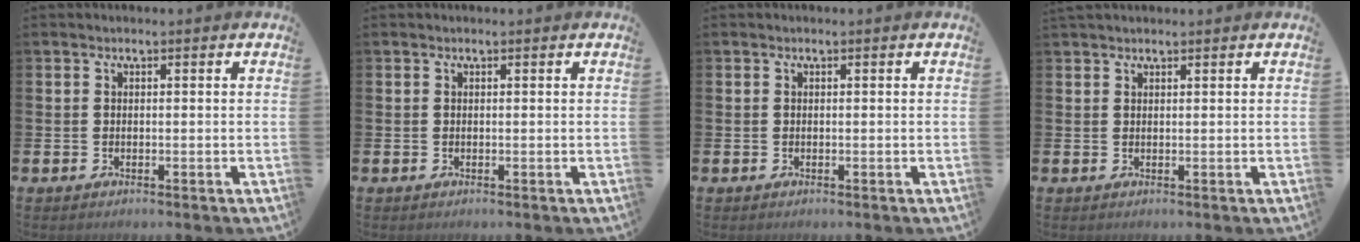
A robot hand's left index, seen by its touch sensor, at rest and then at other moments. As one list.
[{"total": 0.0}, {"total": 0.0}, {"total": 1.2, "force": [1.1, 0.2, 0.3], "torque": [0.003, -0.002, 0.019]}]